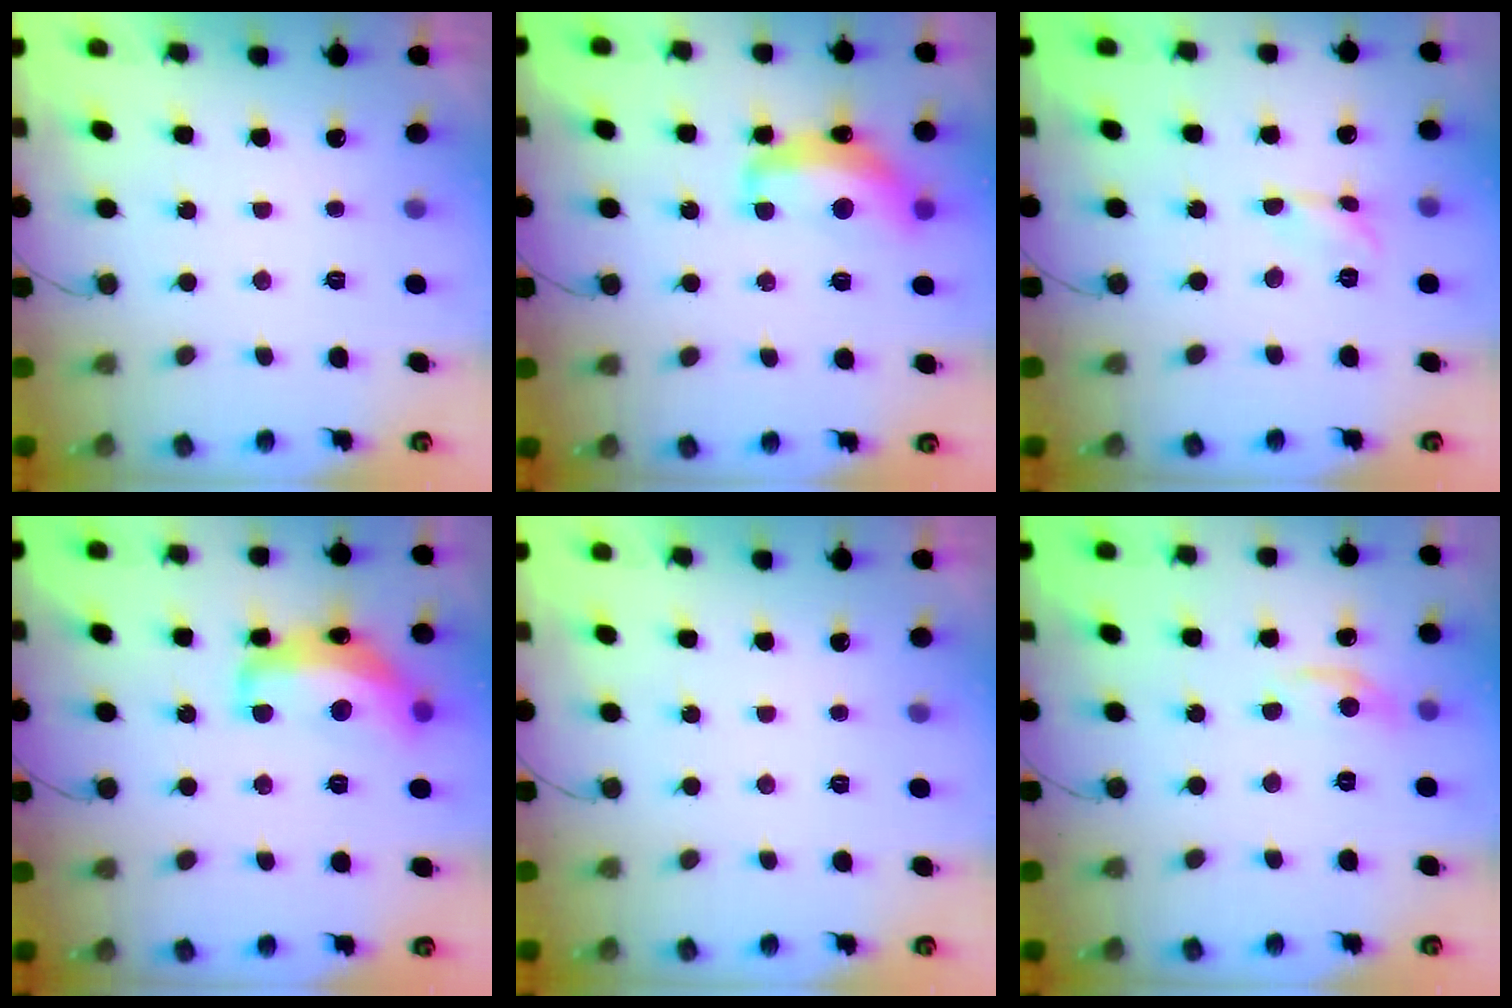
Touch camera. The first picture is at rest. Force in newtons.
{"total": 13.4, "press": 13.4, "slide": 0.9}
{"total": 2.5, "press": 2.5, "slide": 0.3}
{"total": 17.2, "press": 17.2, "slide": 0.9}
{"total": 0.0}
{"total": 4.9, "press": 4.9, "slide": 0.3}